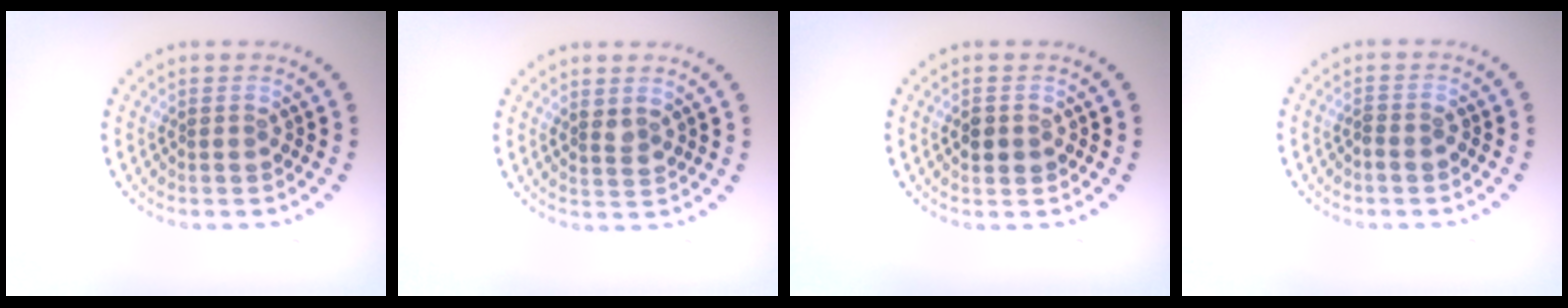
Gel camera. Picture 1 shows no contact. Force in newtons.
{"total": 1.4, "press": 1.2, "slide": 0.6}
{"total": 1.3, "press": 1.3, "slide": 0.1}
{"total": 1.2, "press": 1.1, "slide": 0.4}